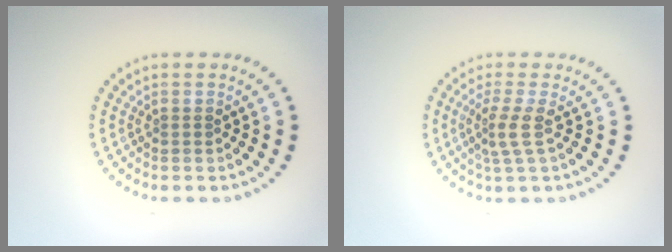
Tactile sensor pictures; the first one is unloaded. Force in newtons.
{"total": 2.2, "press": 1.6, "slide": 1.6}